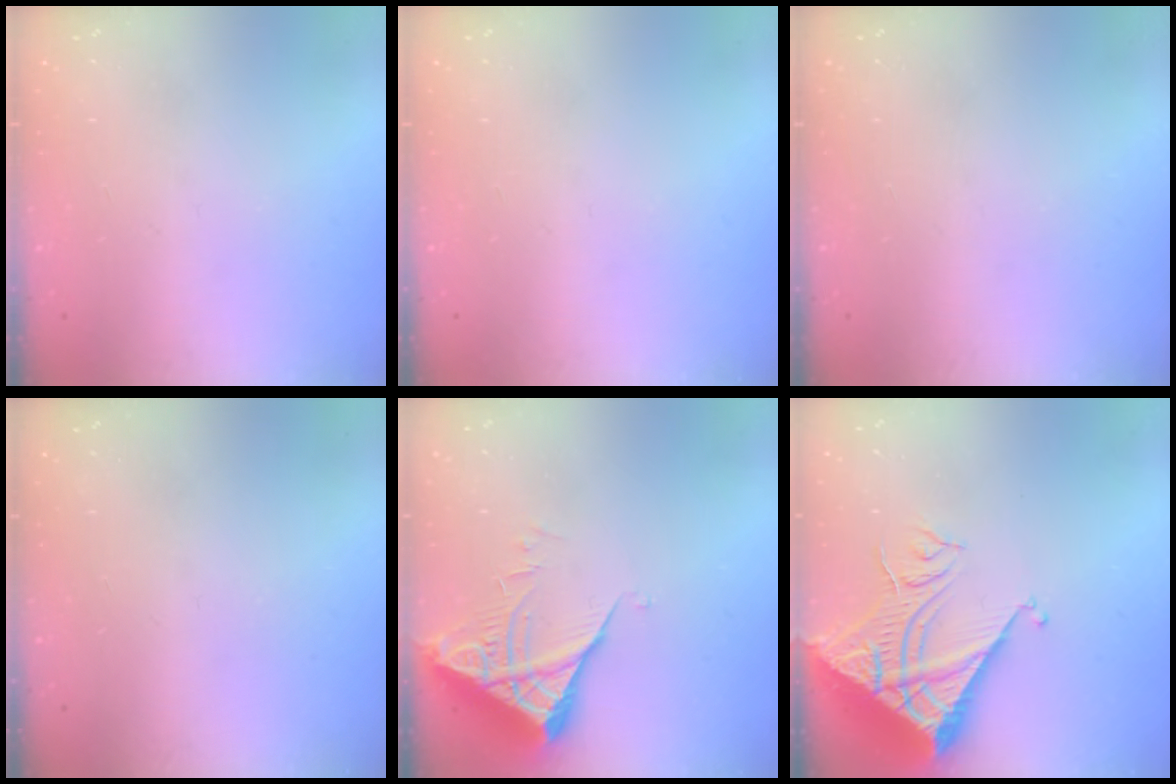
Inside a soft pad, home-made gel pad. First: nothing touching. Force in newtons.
{"total": 0.0}
{"total": 0.0}
{"total": 0.0}
{"total": 5.7, "press": 5.7, "slide": 0.5}
{"total": 11.1, "press": 11.1, "slide": 1.0}